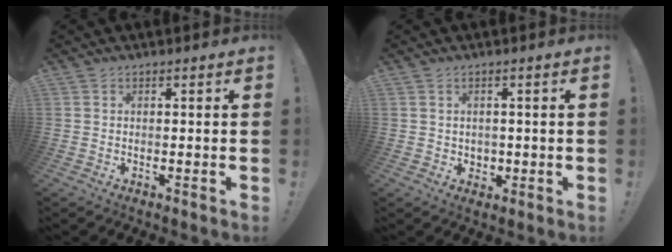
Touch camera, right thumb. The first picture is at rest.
{"total": 2.5, "force": [0.7, 2.3, 0.6], "torque": [-0.007, -0.002, 0.014]}